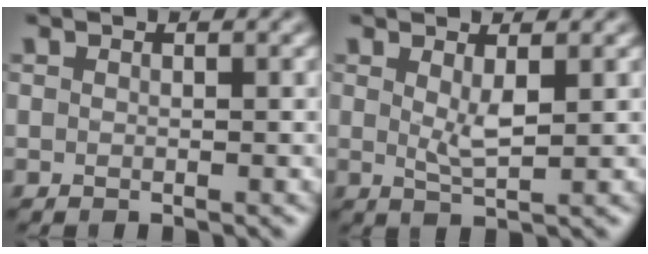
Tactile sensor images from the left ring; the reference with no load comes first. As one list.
[{"total": 2.1, "force": [0.4, 0.5, 2.0], "torque": [-0.039, -0.009, 0.011]}]